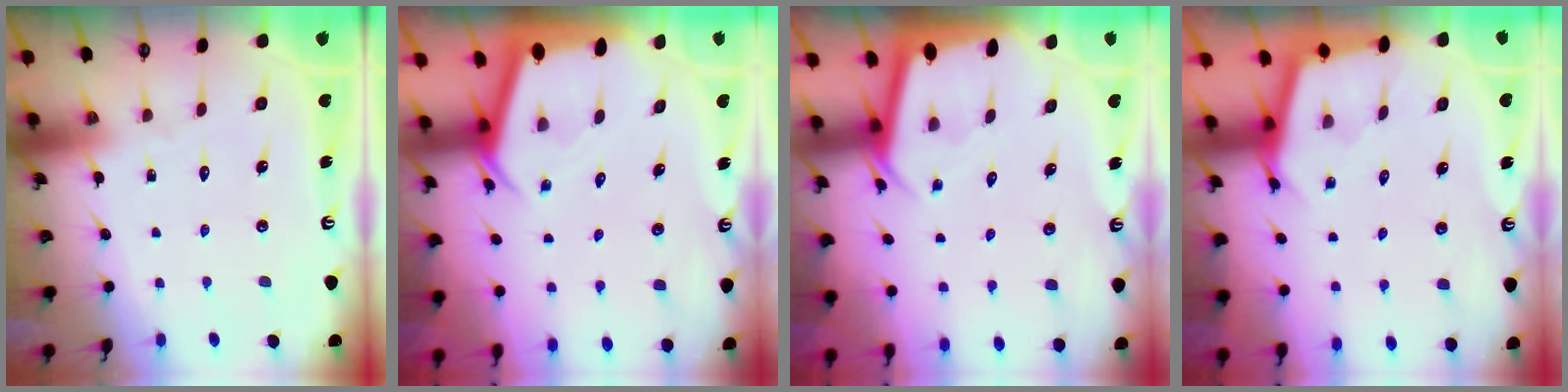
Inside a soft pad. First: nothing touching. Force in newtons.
{"total": 2.6, "press": 2.6, "slide": 0.2}
{"total": 2.3, "press": 2.3, "slide": 0.1}
{"total": 2.7, "press": 2.7, "slide": 0.2}